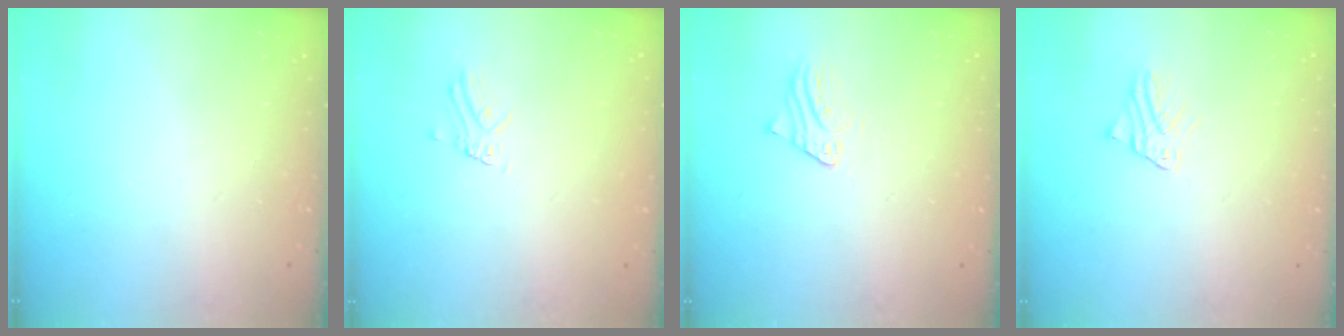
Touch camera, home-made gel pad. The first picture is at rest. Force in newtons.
{"total": 1.8, "press": 1.8, "slide": 0.1}
{"total": 2.2, "press": 2.2, "slide": 0.3}
{"total": 2.7, "press": 2.6, "slide": 0.3}